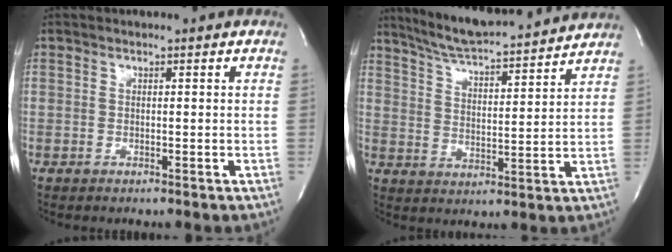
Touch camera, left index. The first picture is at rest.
{"total": 16.1, "force": [14.7, 1.1, 6.4], "torque": [-0.110, 0.009, 0.223]}